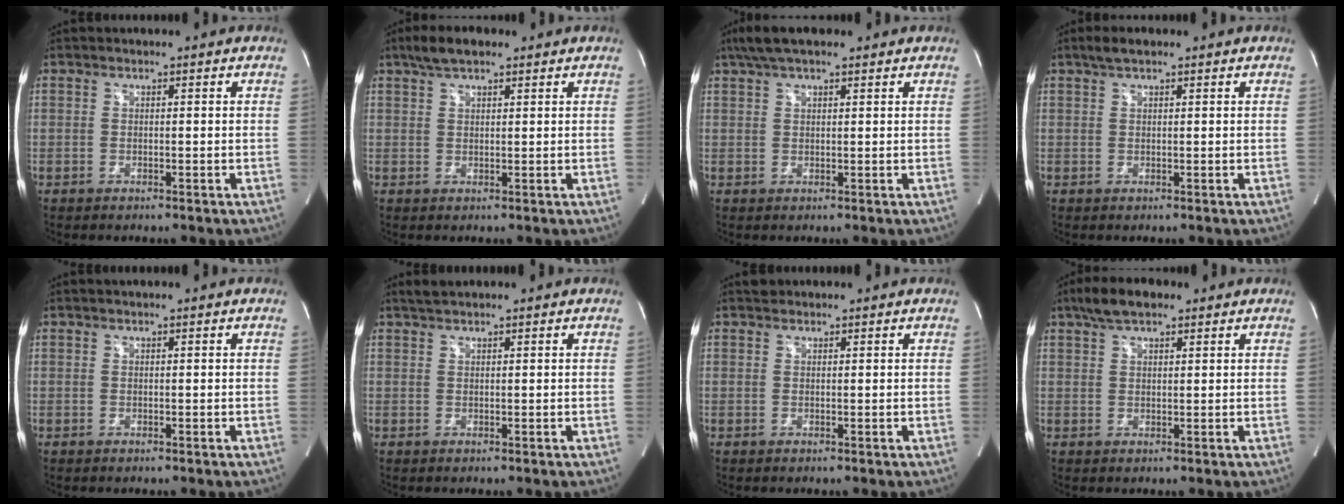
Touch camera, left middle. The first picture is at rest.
{"total": 4.5, "force": [3.2, 1.6, 2.8], "torque": [-0.061, 0.017, 0.057]}
{"total": 6.4, "force": [4.7, 1.6, 4.0], "torque": [-0.073, 0.033, 0.083]}
{"total": 2.3, "force": [1.6, 0.7, 1.5], "torque": [-0.032, 0.015, 0.030]}
{"total": 0.8, "force": [0.6, 0.0, 0.4], "torque": [-0.007, 0.014, 0.013]}
{"total": 1.6, "force": [1.4, 0.2, 0.6], "torque": [-0.017, 0.013, 0.031]}
{"total": 0.9, "force": [0.8, 0.5, 0.0], "torque": [-0.003, 0.010, 0.013]}
{"total": 5.5, "force": [3.8, 2.0, 3.3], "torque": [-0.070, 0.020, 0.068]}